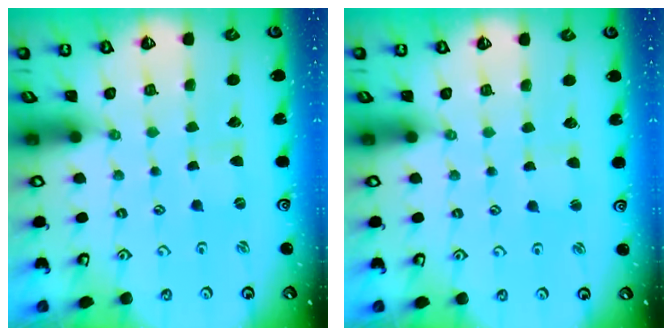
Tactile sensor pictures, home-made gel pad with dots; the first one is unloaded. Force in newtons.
{"total": 2.2, "press": 2.2, "slide": 0.1}